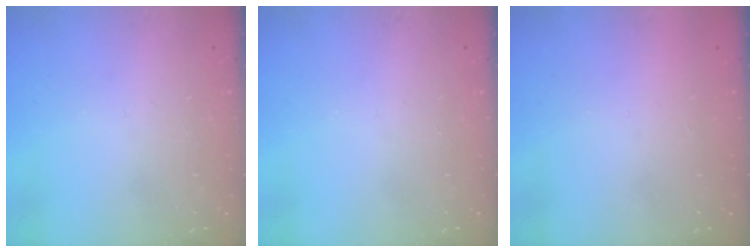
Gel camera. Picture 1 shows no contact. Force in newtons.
{"total": 0.0}
{"total": 1.6, "press": 1.6, "slide": 0.1}